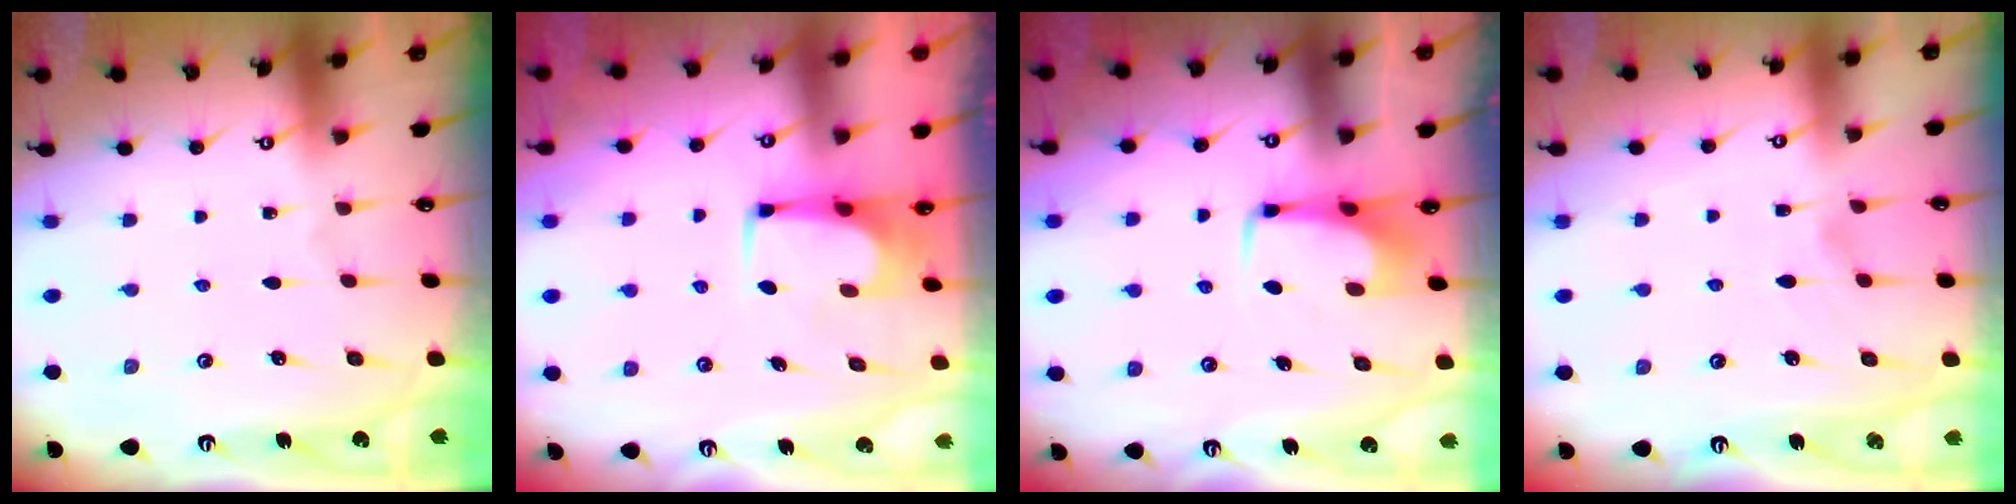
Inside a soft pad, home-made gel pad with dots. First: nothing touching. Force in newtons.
{"total": 1.6, "press": 1.5, "slide": 0.3}
{"total": 3.0, "press": 2.9, "slide": 0.4}
{"total": 1.1, "press": 0.6, "slide": 1.0}